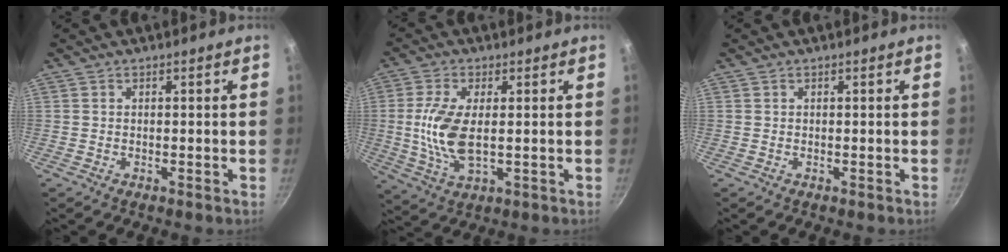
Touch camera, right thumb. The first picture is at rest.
{"total": 10.2, "force": [0.4, 4.6, 9.1], "torque": [-0.192, -0.007, 0.009]}
{"total": 0.0}